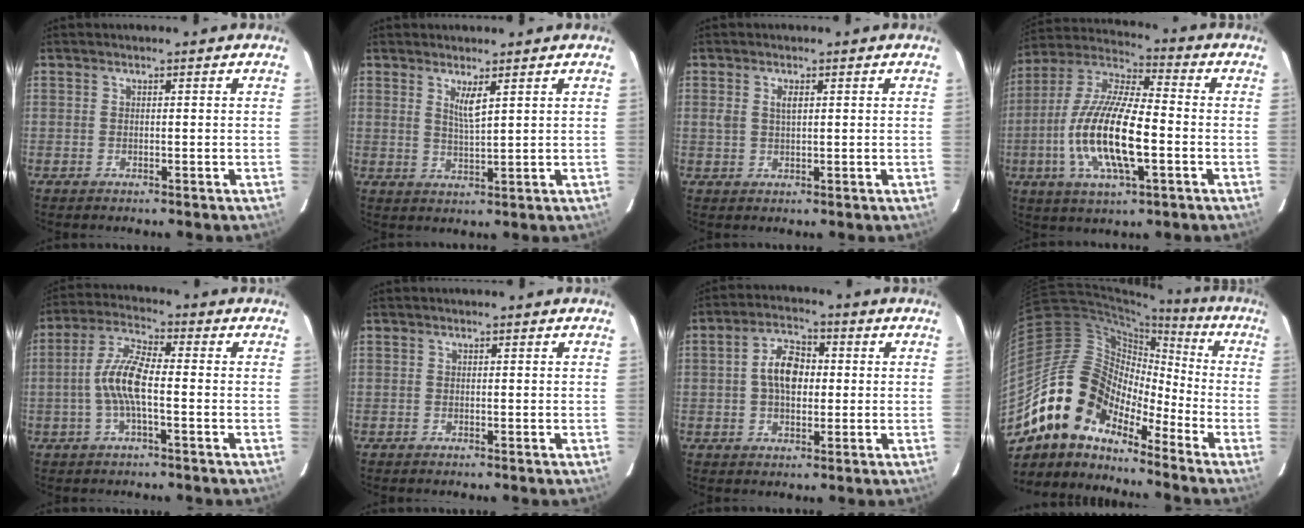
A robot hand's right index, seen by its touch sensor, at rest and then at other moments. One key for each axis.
{"total": 3.3, "fx": 1.8, "fy": 0.3, "fz": 2.8, "tx": -0.051, "ty": -0.008, "tz": 0.032}
{"total": 2.3, "fx": 0.8, "fy": 1.1, "fz": 1.8, "tx": -0.035, "ty": 0.002, "tz": 0.015}
{"total": 17.5, "fx": -4.1, "fy": 5.2, "fz": 16.2, "tx": -0.328, "ty": -0.007, "tz": -0.083}
{"total": 8.0, "fx": -1.6, "fy": 1.7, "fz": 7.7, "tx": -0.166, "ty": 0.011, "tz": -0.033}
{"total": 0.0}
{"total": 7.2, "fx": 0.4, "fy": 4.4, "fz": 5.6, "tx": -0.103, "ty": 0.019, "tz": 0.007}
{"total": 15.2, "fx": -11.6, "fy": 7.4, "fz": 6.5, "tx": -0.117, "ty": 0.015, "tz": -0.232}